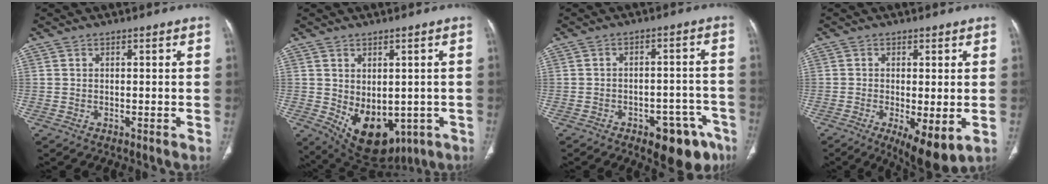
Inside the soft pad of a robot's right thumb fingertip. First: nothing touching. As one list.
[{"total": 13.6, "force": [-3.3, 9.0, 9.6], "torque": [-0.121, -0.006, -0.017]}, {"total": 12.1, "force": [-7.2, 5.9, 7.8], "torque": [-0.067, 0.045, -0.090]}, {"total": 9.1, "force": [-2.6, 3.1, 8.2], "torque": [-0.130, -0.020, -0.036]}]